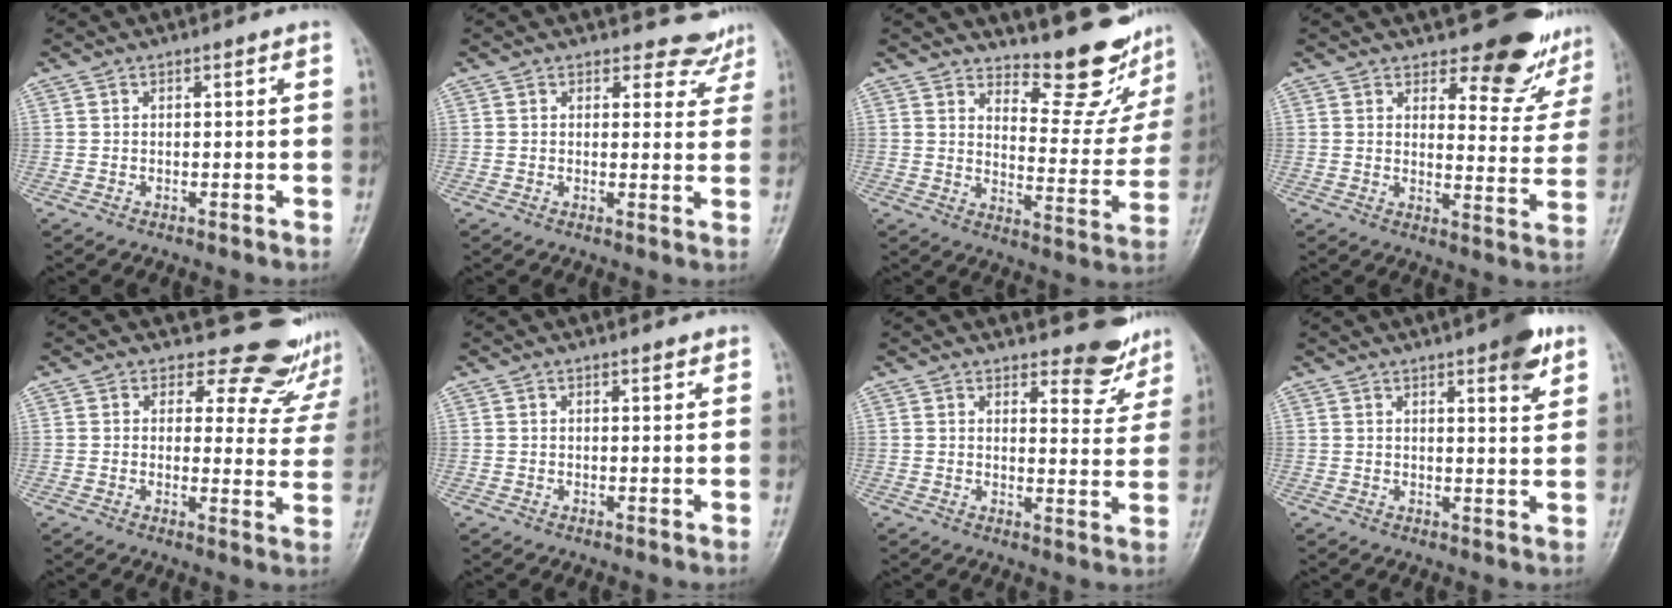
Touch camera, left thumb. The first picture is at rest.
{"total": 5.0, "force": [4.4, 2.2, -0.6], "torque": [0.039, -0.034, 0.034]}
{"total": 14.3, "force": [12.7, 4.1, 5.2], "torque": [-0.035, -0.119, 0.166]}
{"total": 13.8, "force": [11.5, 5.4, 5.2], "torque": [-0.019, -0.098, 0.130]}
{"total": 12.8, "force": [11.6, 5.4, 1.3], "torque": [0.038, -0.094, 0.110]}
{"total": 1.0, "force": [0.8, 0.3, 0.4], "torque": [-0.006, -0.005, 0.011]}
{"total": 7.4, "force": [6.2, 3.1, 2.6], "torque": [-0.005, -0.052, 0.075]}
{"total": 6.8, "force": [4.0, 1.7, 5.2], "torque": [-0.060, -0.018, 0.049]}